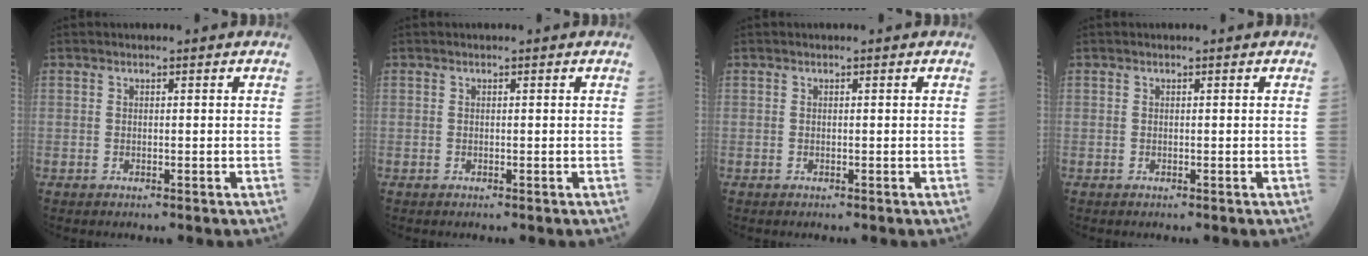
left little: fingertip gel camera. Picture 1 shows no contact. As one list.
[{"total": 0.0}, {"total": 0.0}, {"total": 0.0}]